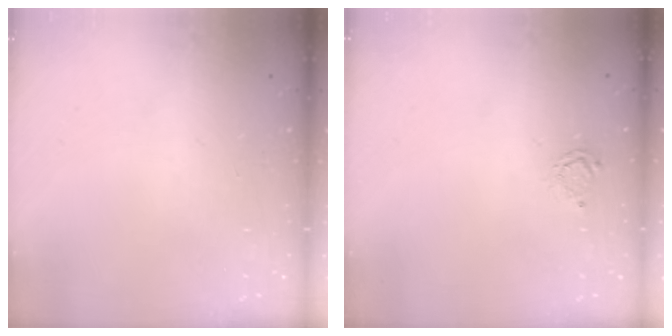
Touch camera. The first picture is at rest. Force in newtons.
{"total": 2.2, "press": 2.1, "slide": 0.3}